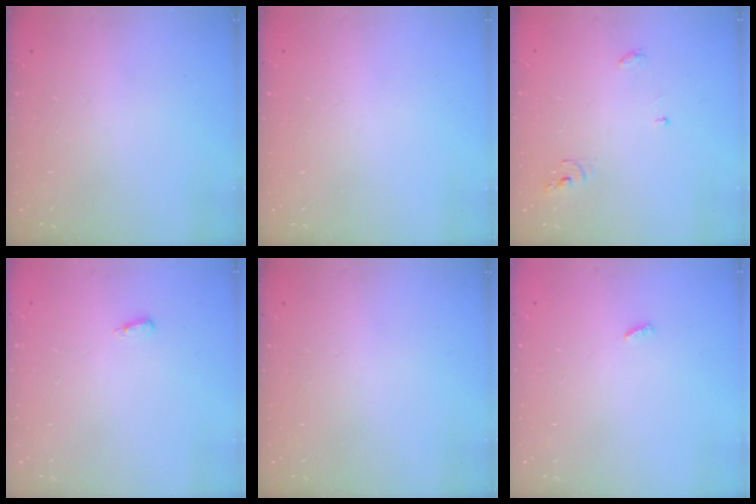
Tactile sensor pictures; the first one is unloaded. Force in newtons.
{"total": 0.0}
{"total": 3.9, "press": 3.9, "slide": 0.2}
{"total": 4.4, "press": 3.4, "slide": 2.9}
{"total": 0.0}
{"total": 1.9, "press": 1.9, "slide": 0.3}